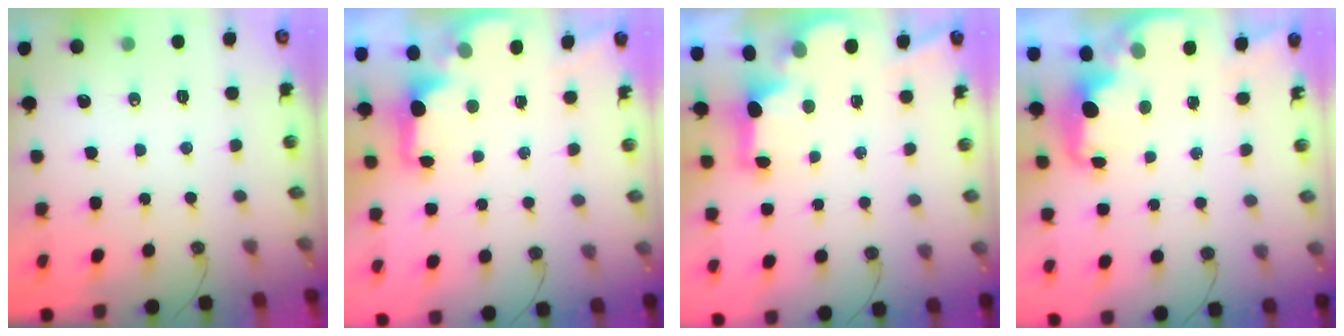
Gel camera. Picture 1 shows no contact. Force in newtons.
{"total": 2.0, "press": 1.9, "slide": 0.8}
{"total": 2.7, "press": 2.6, "slide": 0.7}
{"total": 2.7, "press": 2.7, "slide": 0.5}